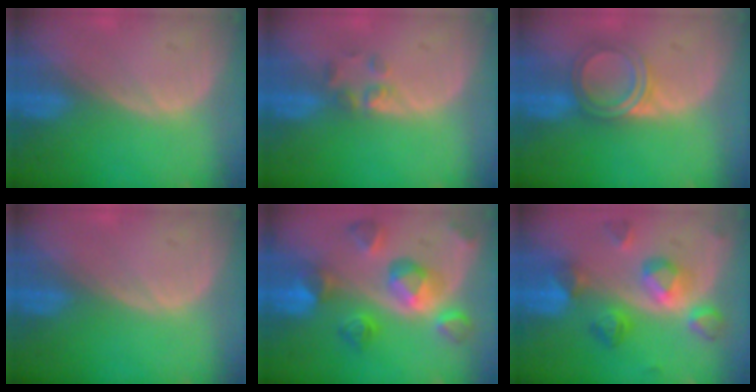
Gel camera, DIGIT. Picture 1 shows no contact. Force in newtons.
{"total": 2.3, "press": 2.2, "slide": 0.8}
{"total": 4.8, "press": 4.6, "slide": 1.4}
{"total": 0.0}
{"total": 10.2, "press": 9.0, "slide": 4.8}
{"total": 8.1, "press": 8.1, "slide": 0.3}